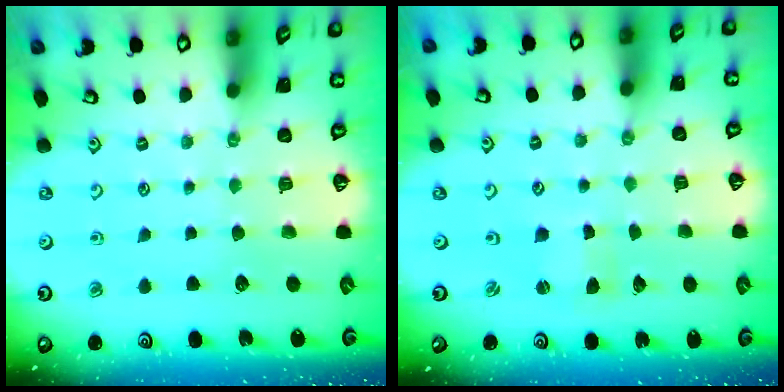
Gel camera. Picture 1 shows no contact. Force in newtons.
{"total": 1.2, "press": 1.1, "slide": 0.3}